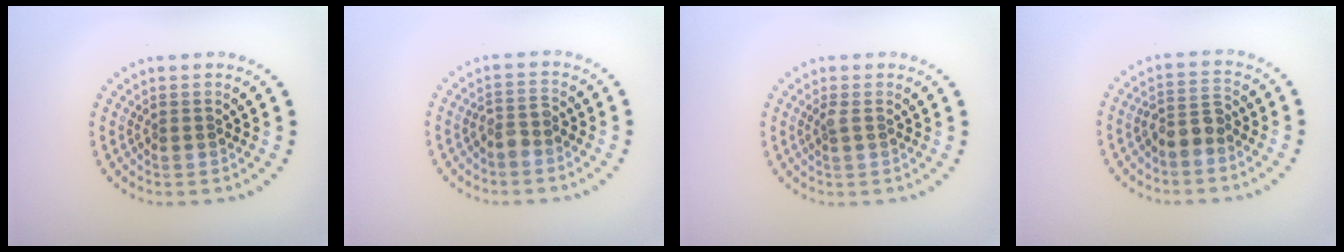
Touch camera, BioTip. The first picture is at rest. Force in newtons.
{"total": 1.5, "press": 1.2, "slide": 0.9}
{"total": 0.6, "press": 0.6, "slide": 0.3}
{"total": 2.4, "press": 2.1, "slide": 1.2}